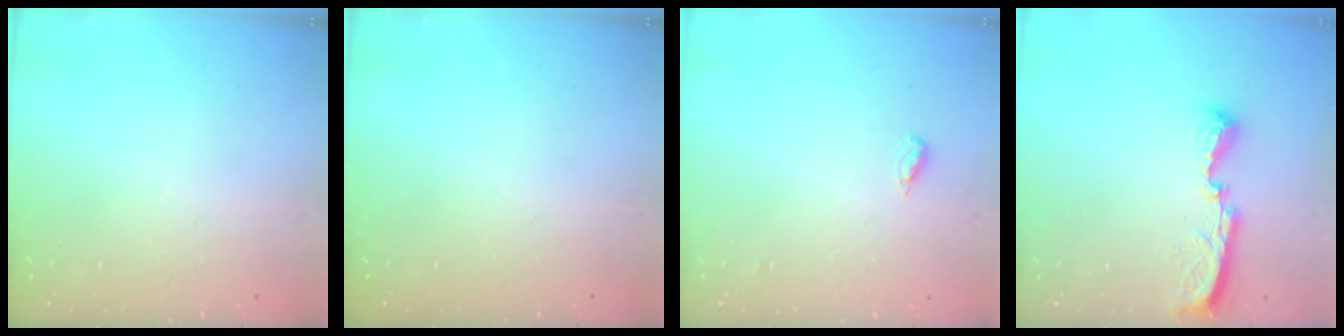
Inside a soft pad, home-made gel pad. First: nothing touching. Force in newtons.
{"total": 0.0}
{"total": 4.0, "press": 3.9, "slide": 1.1}
{"total": 8.3, "press": 8.3, "slide": 0.9}